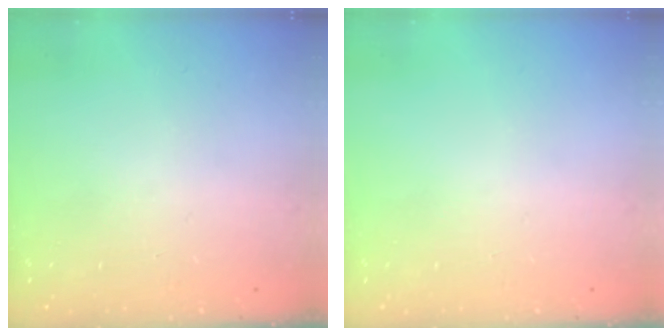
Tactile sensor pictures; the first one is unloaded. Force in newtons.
{"total": 0.0}